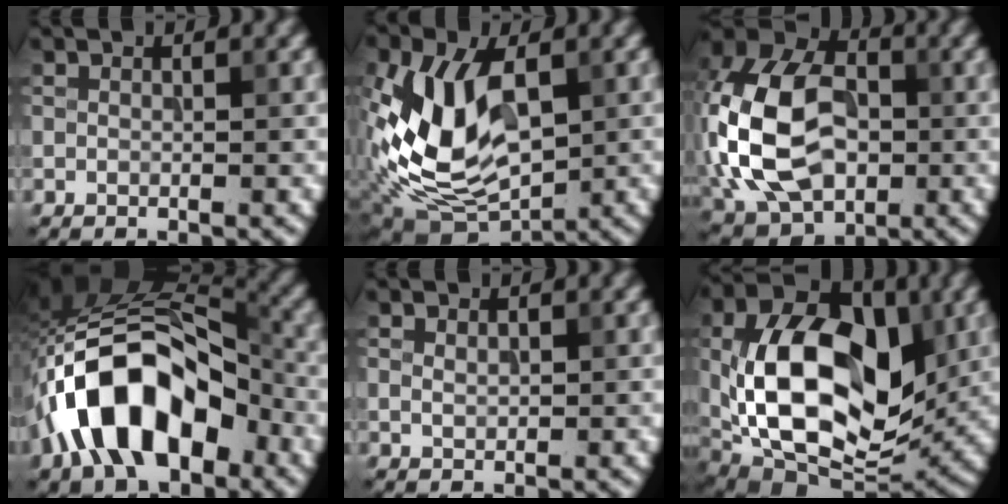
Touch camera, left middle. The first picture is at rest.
{"total": 10.6, "force": [-0.2, 6.3, 8.5], "torque": [-0.189, -0.007, -0.006]}
{"total": 13.9, "force": [-1.0, 9.6, 10.0], "torque": [-0.216, 0.015, -0.035]}
{"total": 12.6, "force": [-5.2, 7.3, 8.9], "torque": [-0.152, 0.016, -0.098]}
{"total": 1.1, "force": [0.4, 0.8, 0.6], "torque": [-0.007, 0.003, 0.009]}
{"total": 14.2, "force": [0.1, 8.7, 11.2], "torque": [-0.195, 0.004, 0.000]}